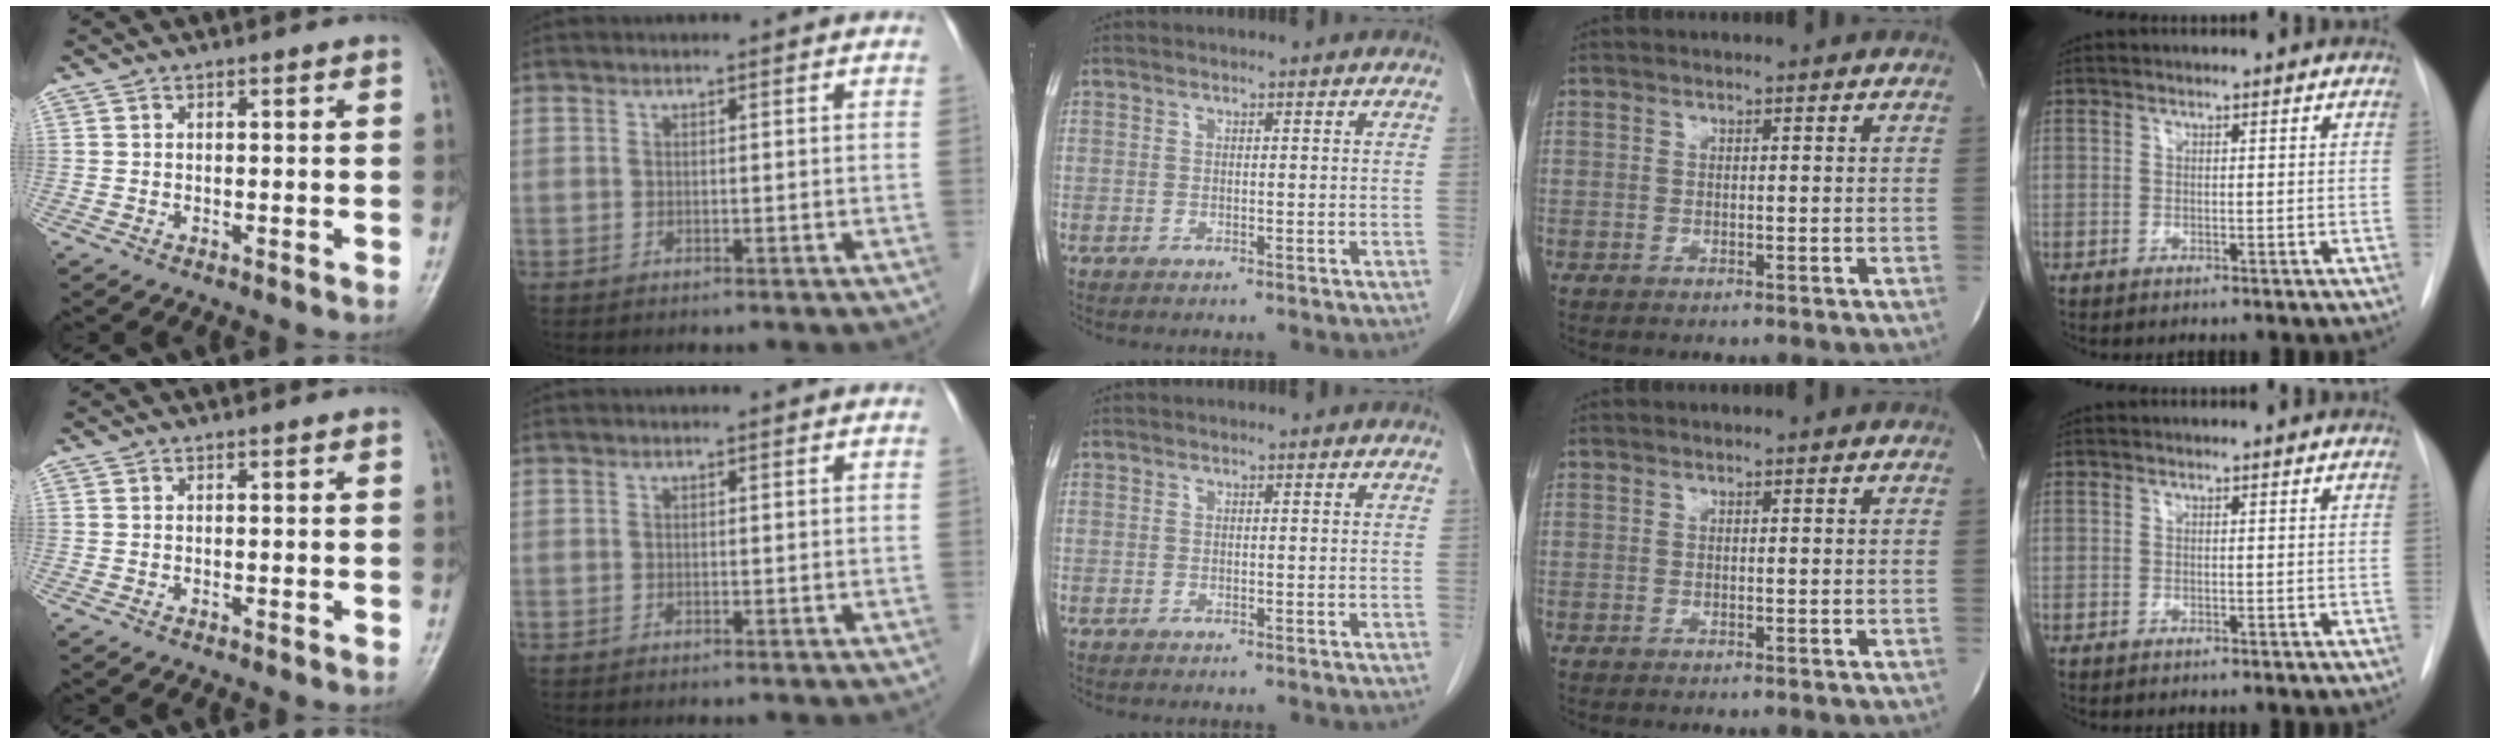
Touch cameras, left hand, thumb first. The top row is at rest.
{}